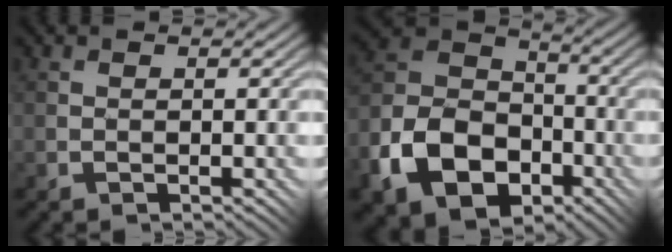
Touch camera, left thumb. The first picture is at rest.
{"total": 13.1, "force": [-6.3, 8.8, 7.4], "torque": [-0.181, -0.026, -0.130]}